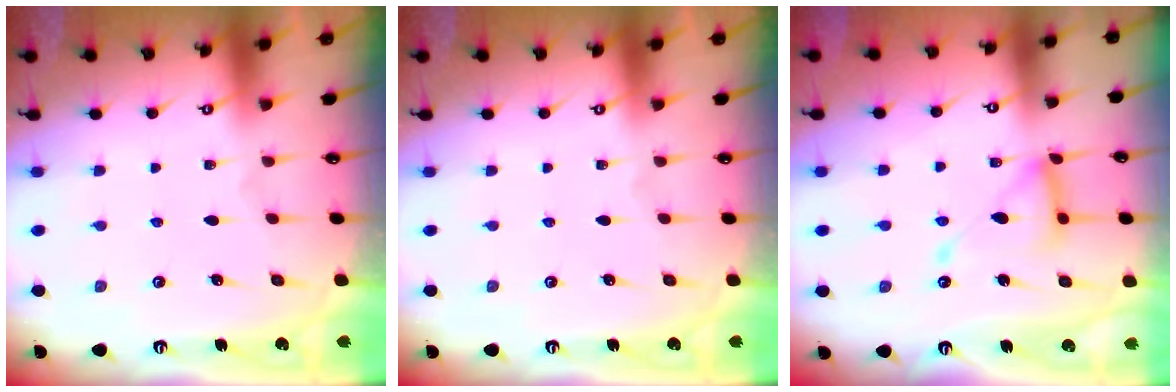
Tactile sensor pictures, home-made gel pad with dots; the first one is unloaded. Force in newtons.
{"total": 0.0}
{"total": 13.8, "press": 13.7, "slide": 1.3}